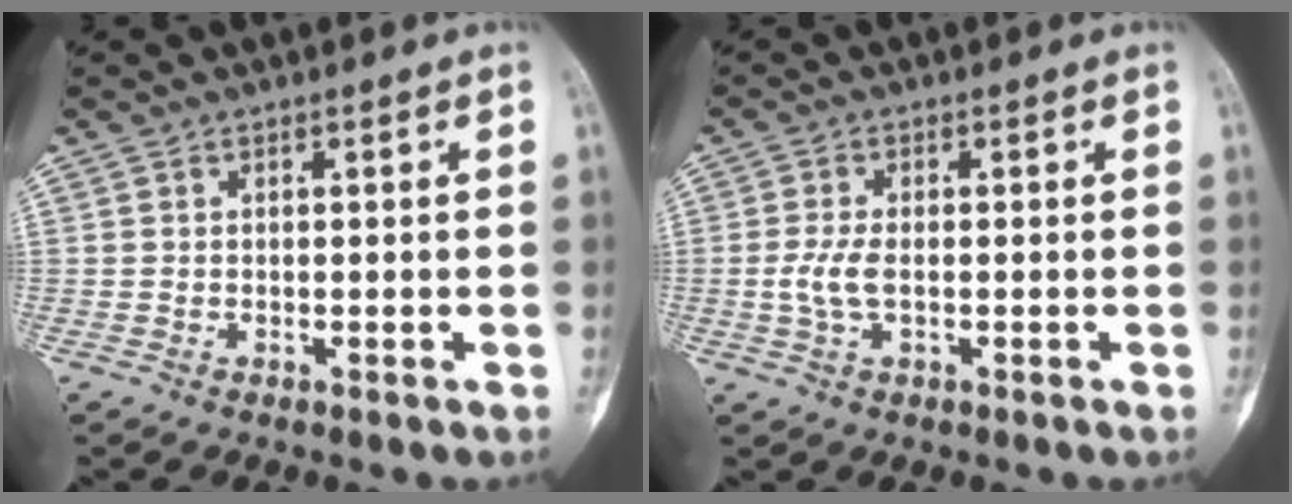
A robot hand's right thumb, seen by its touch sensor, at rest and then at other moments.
{"total": 3.9, "force": [-0.4, 1.8, 3.4], "torque": [-0.083, 0.001, -0.009]}